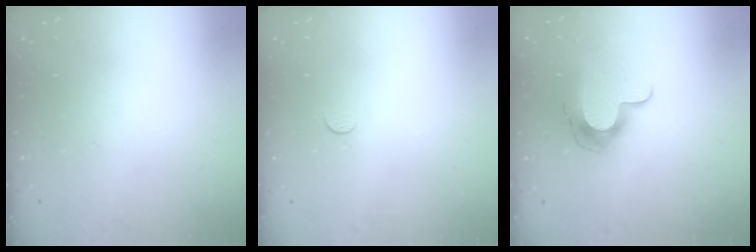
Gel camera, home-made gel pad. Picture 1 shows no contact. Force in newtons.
{"total": 3.5, "press": 3.5, "slide": 0.4}
{"total": 11.5, "press": 11.5, "slide": 0.7}